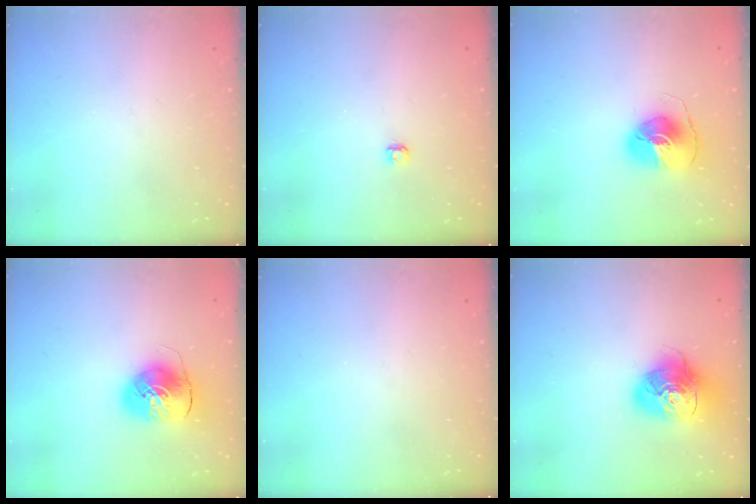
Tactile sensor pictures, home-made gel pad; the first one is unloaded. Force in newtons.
{"total": 2.9, "press": 2.9, "slide": 0.3}
{"total": 8.2, "press": 8.1, "slide": 1.0}
{"total": 9.5, "press": 9.4, "slide": 1.5}
{"total": 0.0}
{"total": 15.9, "press": 15.8, "slide": 2.3}